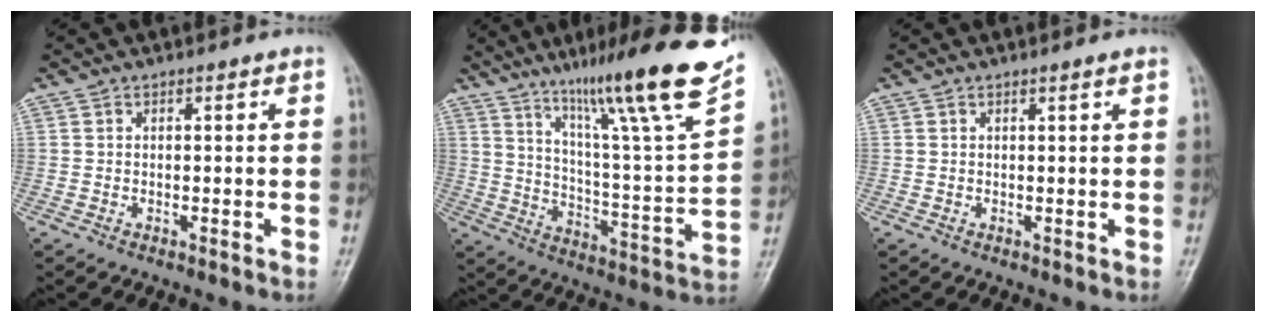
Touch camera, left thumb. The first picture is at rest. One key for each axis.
{"total": 22.2, "fx": 15.9, "fy": 0.9, "fz": 15.4, "tx": -0.210, "ty": -0.078, "tz": 0.255}
{"total": 0.7, "fx": 0.4, "fy": -0.2, "fz": 0.5, "tx": -0.015, "ty": -0.004, "tz": 0.011}